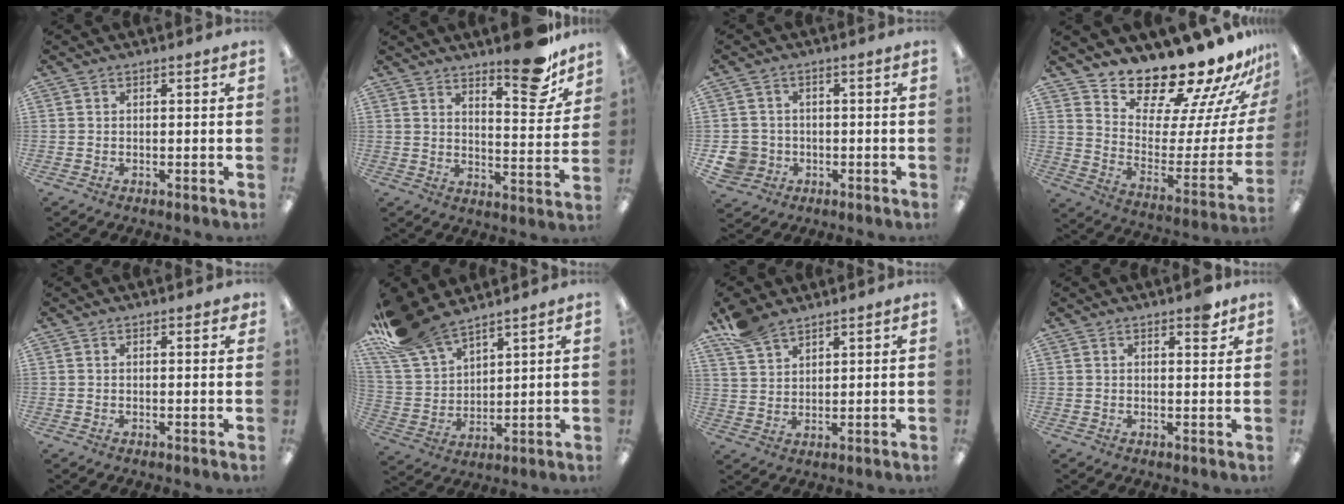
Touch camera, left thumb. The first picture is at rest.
{"total": 13.6, "force": [10.5, 4.3, 7.5], "torque": [-0.078, -0.081, 0.173]}
{"total": 5.6, "force": [-1.4, 5.3, 1.3], "torque": [-0.034, 0.012, -0.024]}
{"total": 18.0, "force": [16.5, 4.2, 5.7], "torque": [-0.091, -0.148, 0.277]}
{"total": 1.0, "force": [0.8, 0.4, 0.5], "torque": [0.006, -0.004, 0.011]}
{"total": 15.3, "force": [12.7, 5.9, 6.2], "torque": [-0.161, -0.064, 0.238]}
{"total": 7.7, "force": [6.3, 3.4, 2.9], "torque": [-0.074, -0.021, 0.122]}
{"total": 3.8, "force": [2.7, 1.4, 2.3], "torque": [-0.019, -0.011, 0.042]}